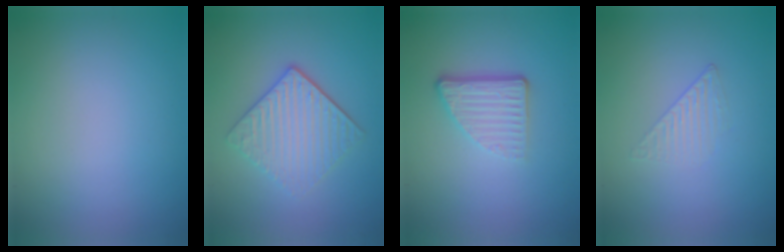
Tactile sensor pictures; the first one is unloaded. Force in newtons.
{"total": 4.1, "press": 3.4, "slide": 2.3}
{"total": 4.0, "press": 2.7, "slide": 2.9}
{"total": 1.4, "press": 0.3, "slide": 1.4}